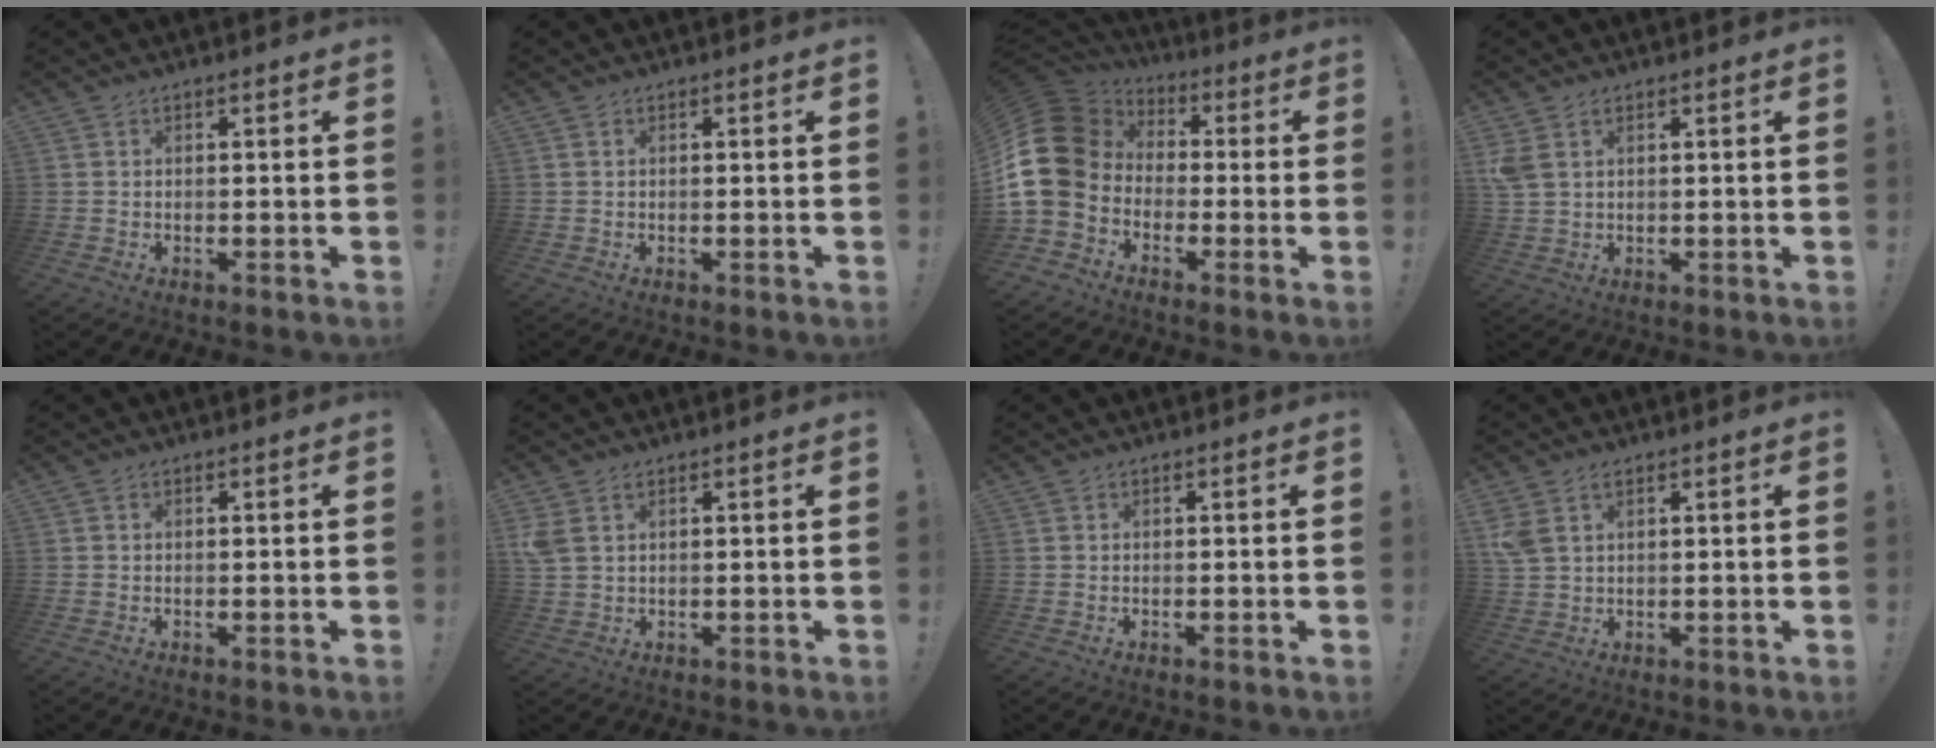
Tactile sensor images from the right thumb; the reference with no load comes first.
{"total": 0.0}
{"total": 16.1, "force": [-0.5, 12.7, 9.9], "torque": [-0.201, 0.017, 0.005]}
{"total": 3.9, "force": [1.9, 2.3, 2.5], "torque": [-0.056, -0.006, 0.036]}
{"total": 0.0}
{"total": 3.6, "force": [1.8, 2.1, 2.3], "torque": [-0.043, -0.003, 0.036]}
{"total": 0.0}
{"total": 4.5, "force": [2.5, 2.6, 2.7], "torque": [-0.054, -0.004, 0.050]}